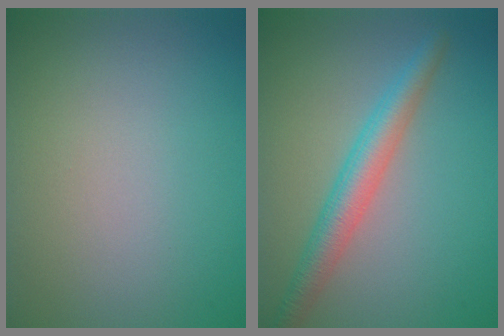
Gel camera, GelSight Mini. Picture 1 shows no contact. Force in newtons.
{"total": 3.8, "press": 3.8, "slide": 0.1}